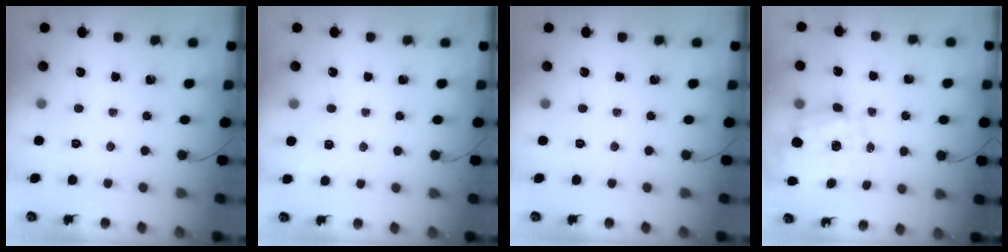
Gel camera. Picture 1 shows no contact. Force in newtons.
{"total": 4.5, "press": 4.3, "slide": 1.5}
{"total": 0.0}
{"total": 2.5, "press": 2.4, "slide": 0.8}